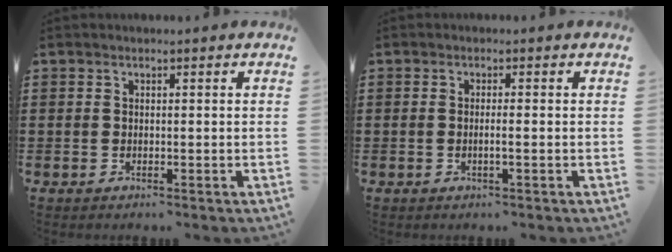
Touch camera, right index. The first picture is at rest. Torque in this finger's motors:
{"motor_torque": [-0.38, 0.31, -0.02, 0.00]}